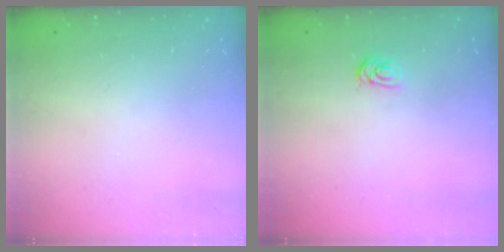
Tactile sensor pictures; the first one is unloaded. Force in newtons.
{"total": 2.1, "press": 2.1, "slide": 0.2}